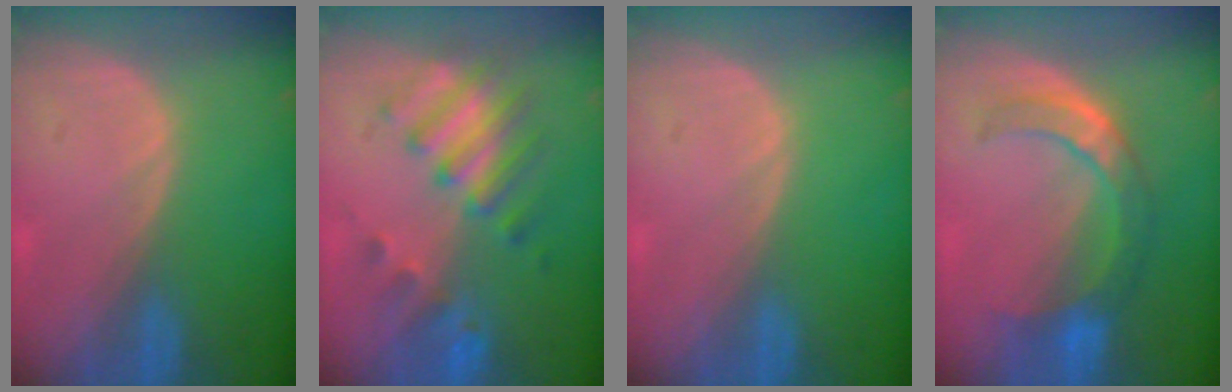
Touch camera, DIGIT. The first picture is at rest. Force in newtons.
{"total": 7.2, "press": 7.1, "slide": 1.4}
{"total": 0.0}
{"total": 6.9, "press": 6.8, "slide": 1.3}